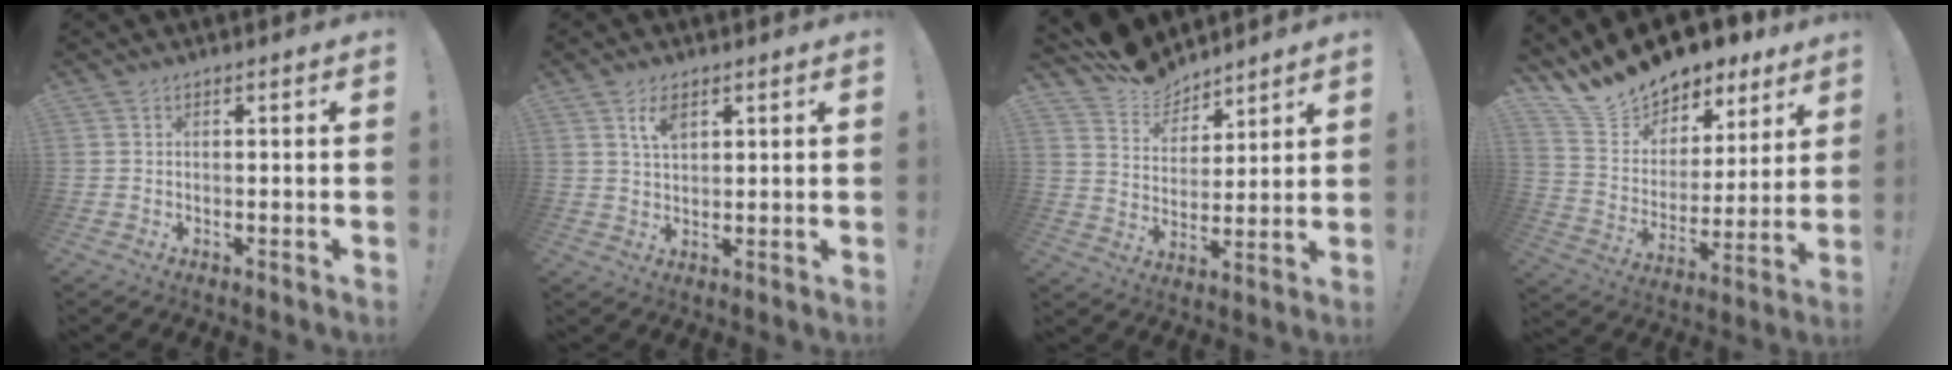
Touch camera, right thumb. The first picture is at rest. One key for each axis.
{"total": 5.1, "fx": 2.7, "fy": 2.6, "fz": 3.4, "tx": -0.056, "ty": -0.007, "tz": 0.047}
{"total": 10.5, "fx": 9.2, "fy": 4.9, "fz": 0.8, "tx": -0.024, "ty": -0.077, "tz": 0.177}
{"total": 15.2, "fx": 13.7, "fy": 6.1, "fz": 2.8, "tx": -0.075, "ty": -0.109, "tz": 0.253}